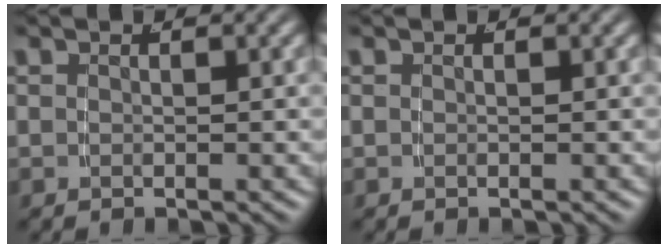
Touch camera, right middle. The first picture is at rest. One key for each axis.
{"total": 0.0}